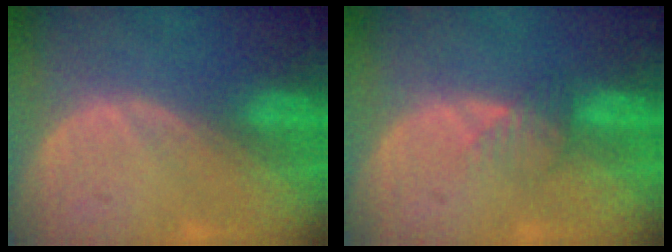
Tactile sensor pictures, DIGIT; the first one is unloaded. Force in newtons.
{"total": 2.4, "press": 2.4, "slide": 0.1}